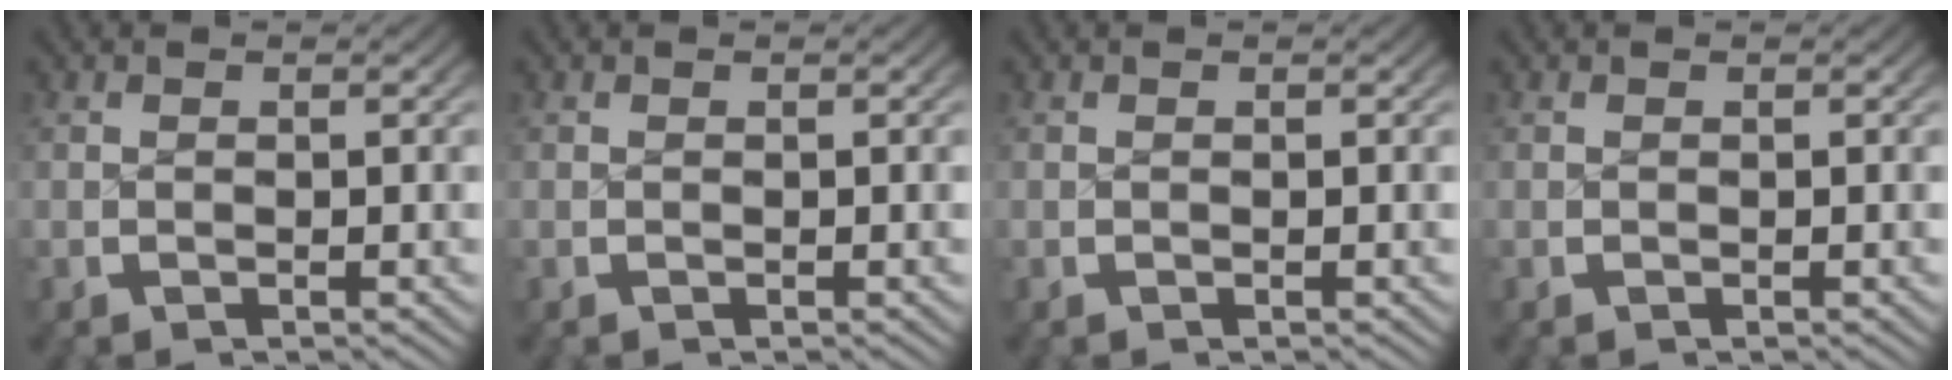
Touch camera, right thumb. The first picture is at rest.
{"total": 0.0}
{"total": 0.0}
{"total": 0.0}